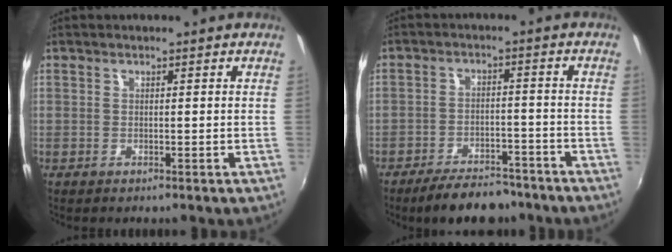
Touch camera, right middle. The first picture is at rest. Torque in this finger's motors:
{"motor_torque": [0.99, -1.14, 0.26, 0.04]}